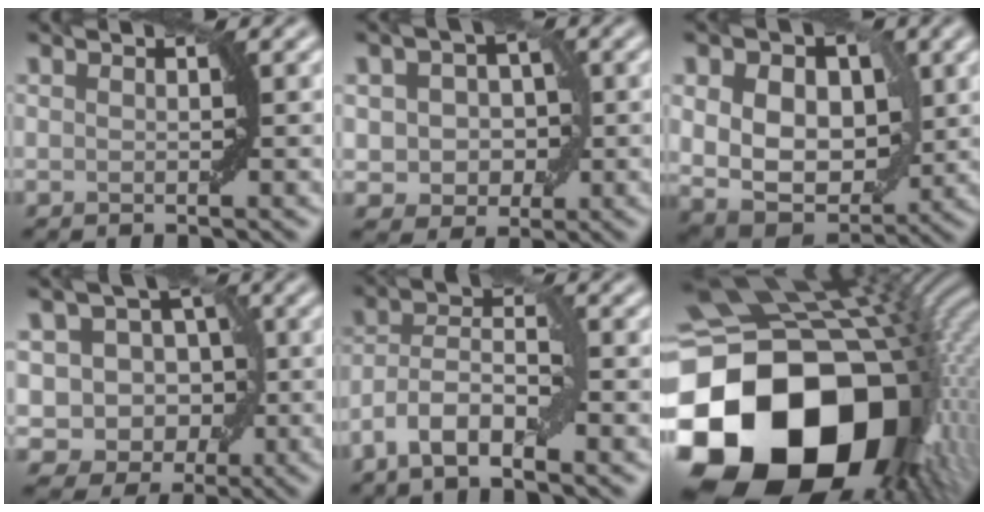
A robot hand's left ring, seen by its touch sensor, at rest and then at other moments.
{"total": 3.9, "force": [0.1, 3.3, 2.1], "torque": [-0.020, 0.002, -0.007]}
{"total": 11.4, "force": [2.4, 8.1, 7.6], "torque": [-0.111, 0.017, 0.034]}
{"total": 6.9, "force": [-0.1, 6.1, 3.3], "torque": [-0.014, 0.010, -0.028]}
{"total": 6.0, "force": [-3.0, 2.3, 4.7], "torque": [-0.085, 0.010, -0.063]}
{"total": 22.4, "force": [-6.0, 16.5, 13.9], "torque": [-0.312, -0.065, -0.064]}